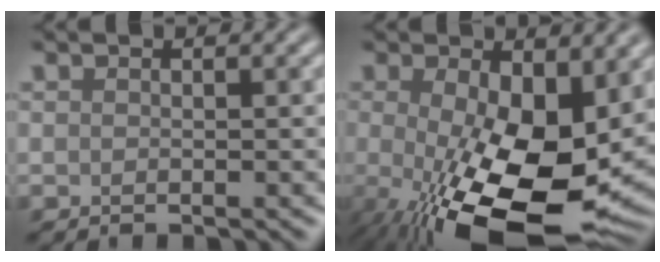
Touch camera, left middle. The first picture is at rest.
{"total": 14.2, "force": [-3.0, 5.9, 12.5], "torque": [-0.197, -0.037, -0.036]}